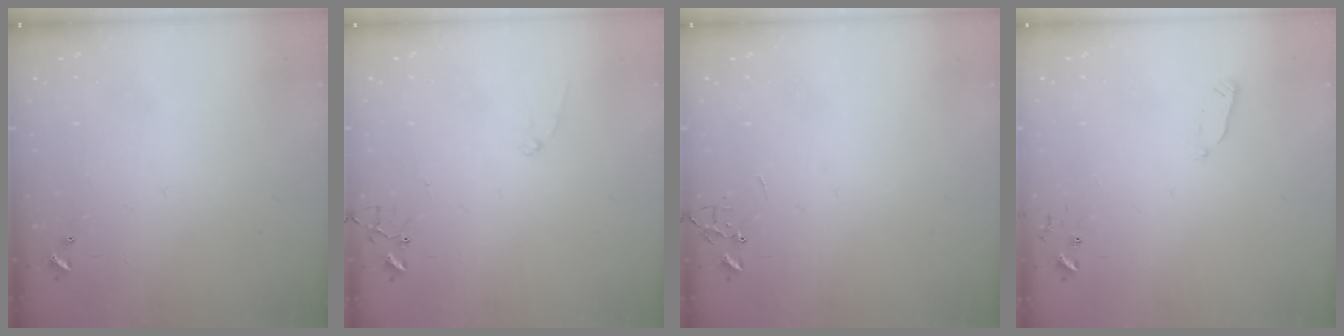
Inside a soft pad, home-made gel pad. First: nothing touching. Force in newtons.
{"total": 6.8, "press": 6.8, "slide": 0.7}
{"total": 0.0}
{"total": 2.7, "press": 2.6, "slide": 0.4}